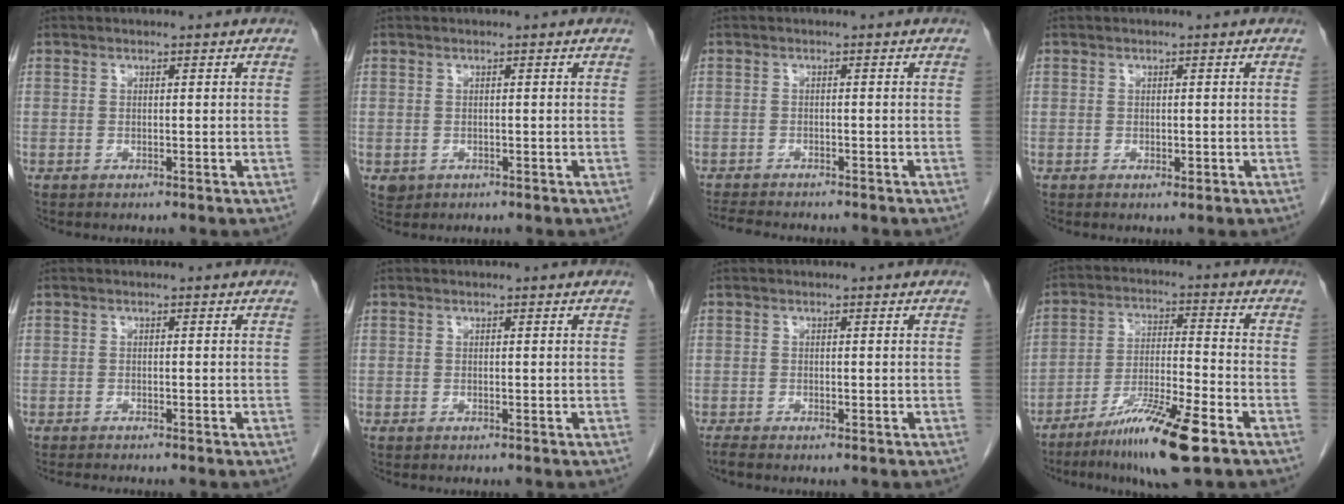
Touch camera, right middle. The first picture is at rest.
{"total": 1.3, "force": [-0.4, 1.2, 0.5], "torque": [-0.010, 0.002, 0.002]}
{"total": 6.3, "force": [-5.7, 1.0, 2.5], "torque": [-0.040, -0.012, -0.087]}
{"total": 0.9, "force": [-0.2, 0.6, 0.6], "torque": [-0.009, -0.001, 0.000]}
{"total": 3.3, "force": [-2.9, 0.2, 1.6], "torque": [-0.023, -0.007, -0.040]}
{"total": 0.0}
{"total": 1.1, "force": [-0.8, 0.1, 0.7], "torque": [-0.024, -0.006, -0.015]}
{"total": 12.6, "force": [-7.9, 0.5, 9.8], "torque": [-0.183, -0.029, -0.136]}